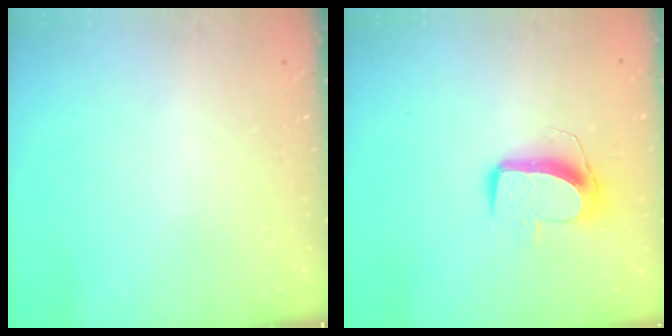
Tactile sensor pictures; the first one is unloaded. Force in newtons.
{"total": 10.2, "press": 10.1, "slide": 0.5}